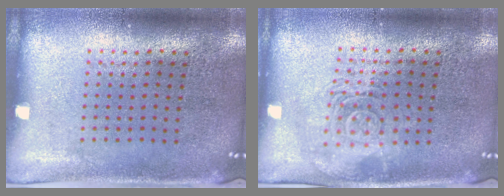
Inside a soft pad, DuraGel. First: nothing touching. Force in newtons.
{"total": 2.6, "press": 2.6, "slide": 0.4}